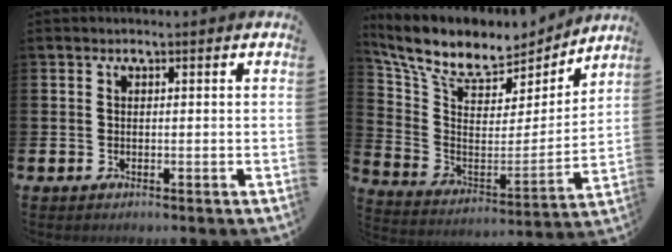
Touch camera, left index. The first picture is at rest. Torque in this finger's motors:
{"motor_torque": [1.19, -0.95, 1.05, 0.21]}